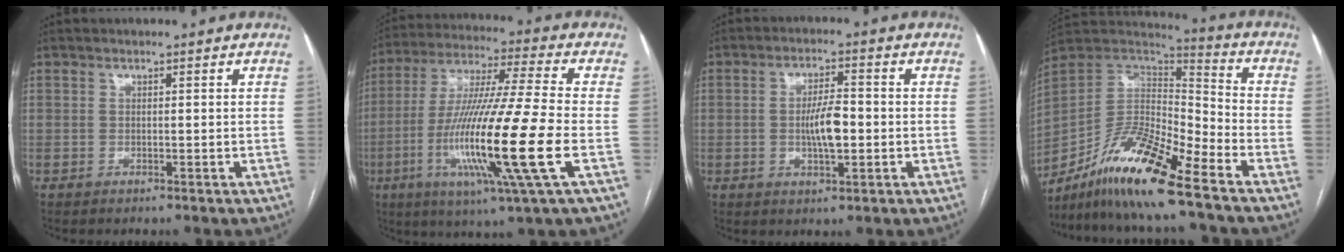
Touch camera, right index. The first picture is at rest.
{"total": 20.5, "force": [-5.4, -0.7, 19.8], "torque": [-0.395, -0.030, -0.109]}
{"total": 5.9, "force": [-0.7, 1.6, 5.6], "torque": [-0.107, 0.002, -0.012]}
{"total": 15.3, "force": [-10.8, 1.8, 10.7], "torque": [-0.199, 0.012, -0.195]}